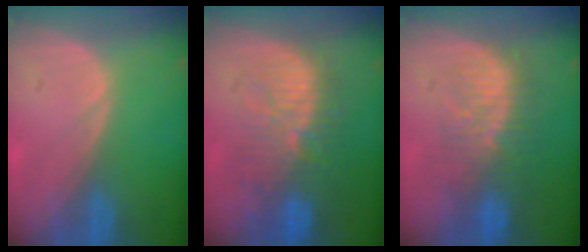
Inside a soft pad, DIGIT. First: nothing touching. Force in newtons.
{"total": 11.1, "press": 9.9, "slide": 5.0}
{"total": 9.2, "press": 8.3, "slide": 4.0}